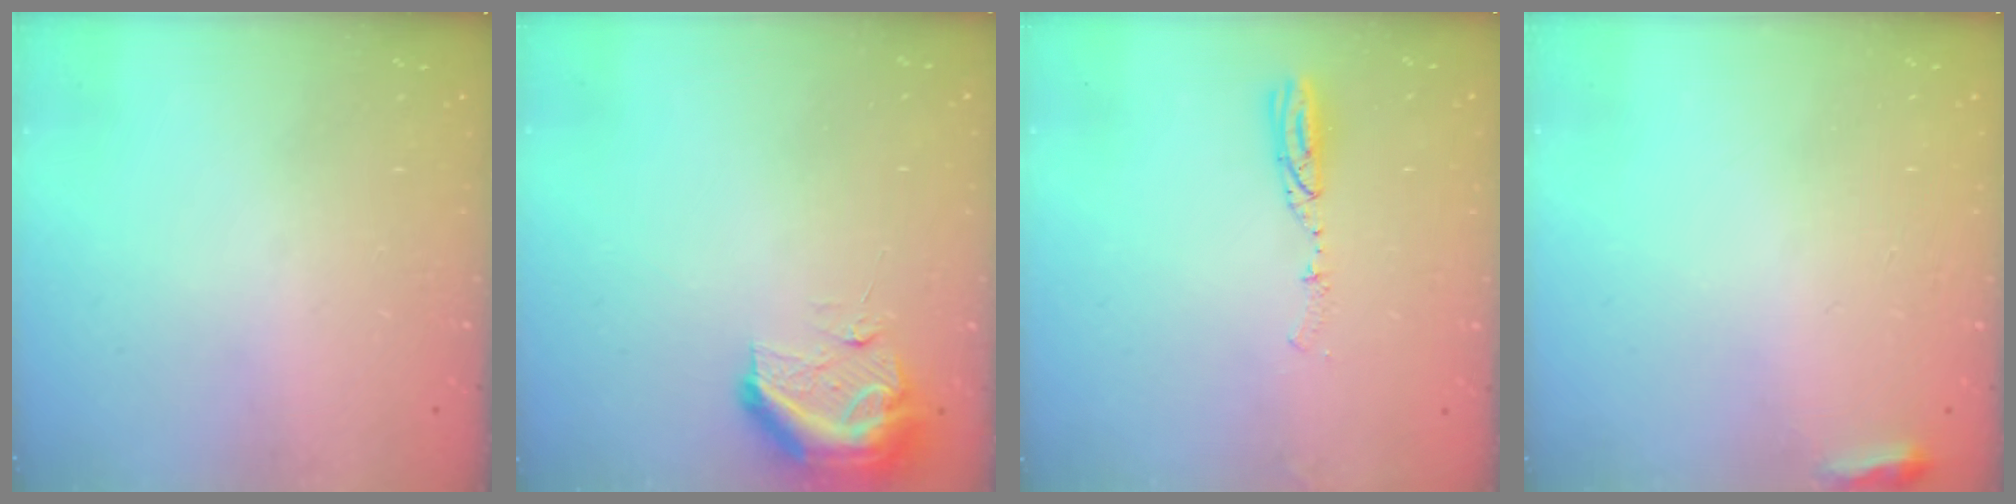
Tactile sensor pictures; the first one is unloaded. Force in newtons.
{"total": 10.3, "press": 10.2, "slide": 1.7}
{"total": 4.7, "press": 4.7, "slide": 0.4}
{"total": 4.5, "press": 4.4, "slide": 1.1}